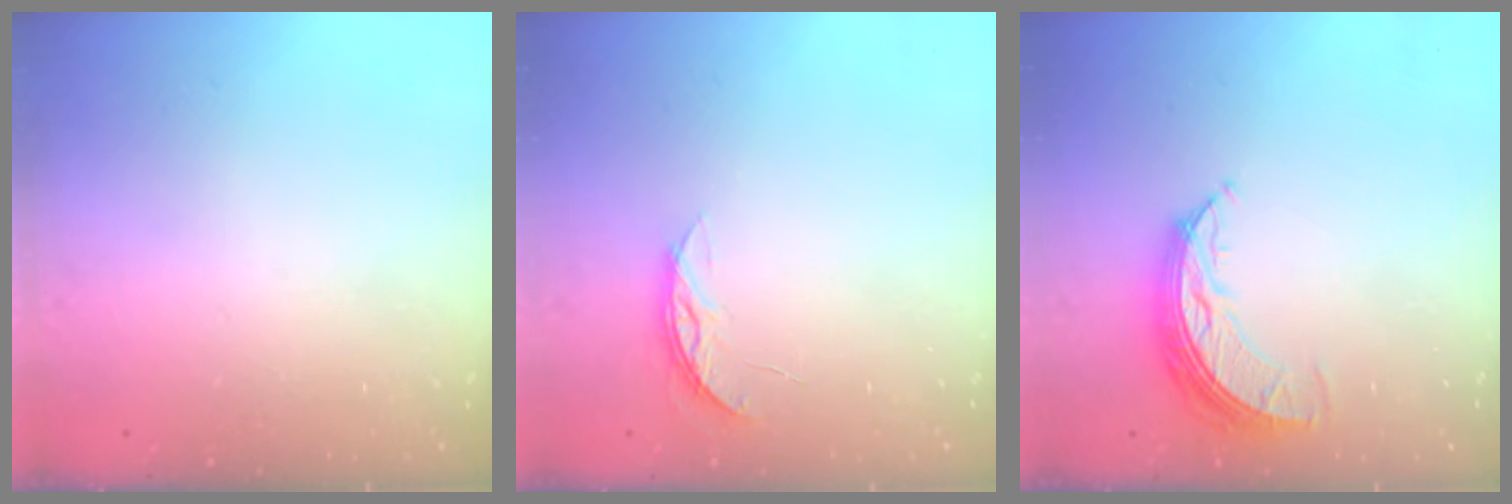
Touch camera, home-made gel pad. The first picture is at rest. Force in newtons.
{"total": 4.5, "press": 4.5, "slide": 0.4}
{"total": 8.4, "press": 8.4, "slide": 0.7}